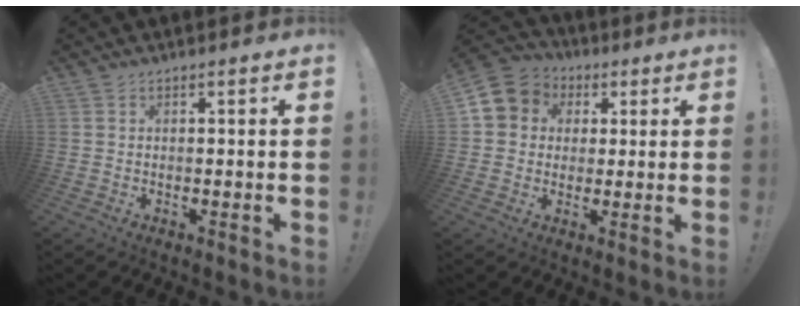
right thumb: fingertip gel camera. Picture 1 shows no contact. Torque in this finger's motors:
{"motor_torque": [0.21, 0.21, 0.35, 0.25, 0.22]}